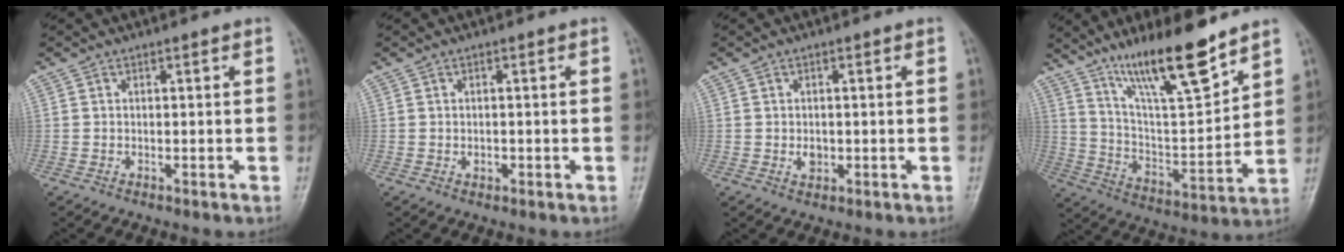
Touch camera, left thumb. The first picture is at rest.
{"total": 1.3, "force": [-0.3, 1.0, 0.7], "torque": [-0.005, 0.002, -0.003]}
{"total": 2.1, "force": [-0.2, 1.7, 1.3], "torque": [-0.013, 0.000, -0.001]}
{"total": 17.0, "force": [12.2, 3.2, 11.4], "torque": [-0.176, -0.074, 0.225]}